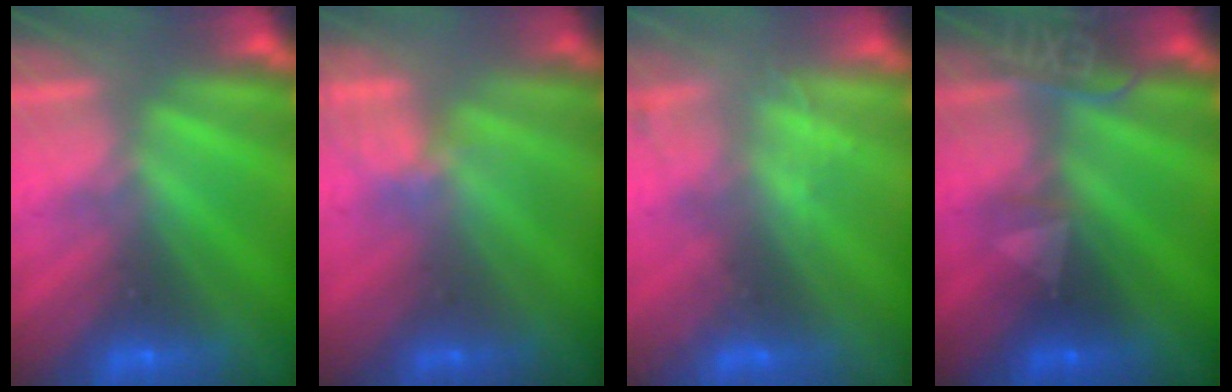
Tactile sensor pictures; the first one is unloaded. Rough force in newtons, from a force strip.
{"total": 1.9}
{"total": 2.1}
{"total": 2.4}